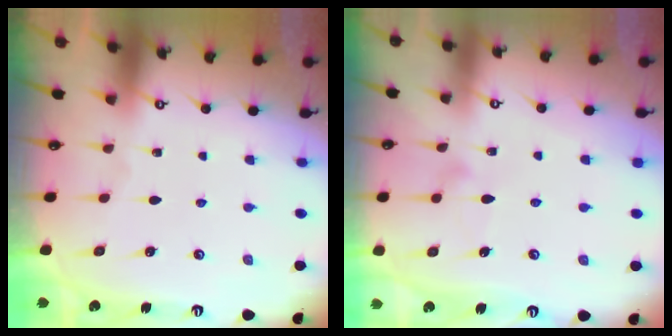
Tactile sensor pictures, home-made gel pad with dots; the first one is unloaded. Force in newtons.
{"total": 7.6, "press": 7.6, "slide": 0.4}